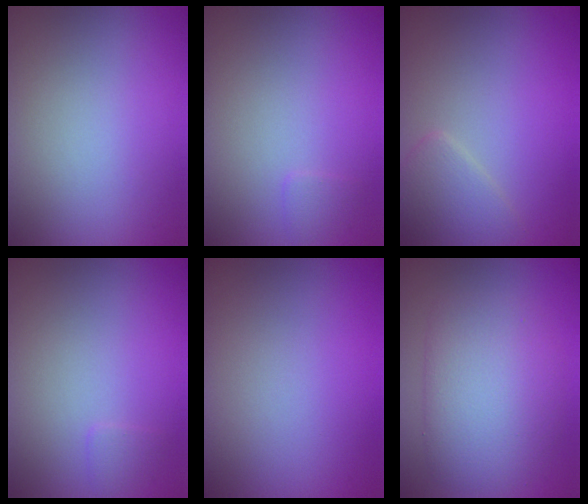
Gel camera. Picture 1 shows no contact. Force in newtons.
{"total": 0.7, "press": 0.7, "slide": 0.1}
{"total": 2.2, "press": 2.2, "slide": 0.1}
{"total": 0.7, "press": 0.7, "slide": 0.1}
{"total": 0.0}
{"total": 6.1, "press": 6.1, "slide": 0.2}